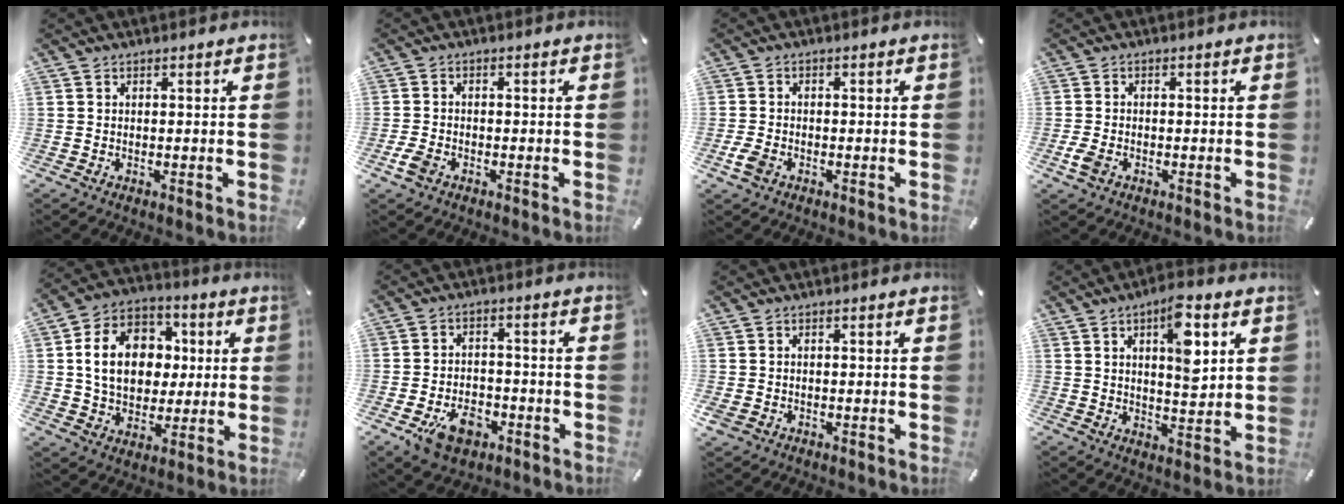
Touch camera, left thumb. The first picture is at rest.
{"total": 3.4, "force": [-1.7, 2.0, 2.1], "torque": [-0.055, -0.001, -0.036]}
{"total": 3.5, "force": [-1.5, 2.4, 2.0], "torque": [-0.053, 0.000, -0.032]}
{"total": 3.3, "force": [-1.4, 2.0, 2.2], "torque": [-0.056, -0.002, -0.028]}
{"total": 15.5, "force": [1.4, 12.7, 8.7], "torque": [-0.162, 0.015, 0.029]}
{"total": 9.1, "force": [-4.2, 6.1, 5.3], "torque": [-0.085, 0.015, -0.072]}
{"total": 1.7, "force": [-0.7, 1.4, 0.7], "torque": [-0.011, 0.003, -0.013]}
{"total": 10.1, "force": [4.3, 4.3, 8.1], "torque": [-0.108, -0.019, 0.065]}